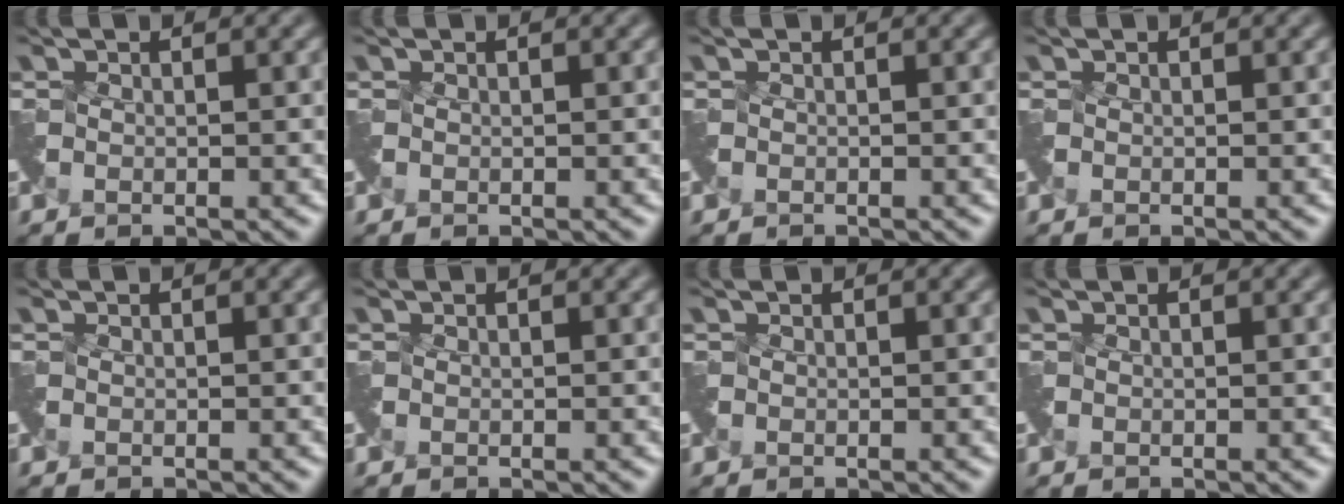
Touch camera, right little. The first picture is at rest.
{"total": 0.0}
{"total": 0.6, "force": [-0.6, 0.0, 0.0], "torque": [0.002, -0.004, -0.012]}
{"total": 0.0}
{"total": 0.0}
{"total": 0.0}
{"total": 0.0}
{"total": 0.0}